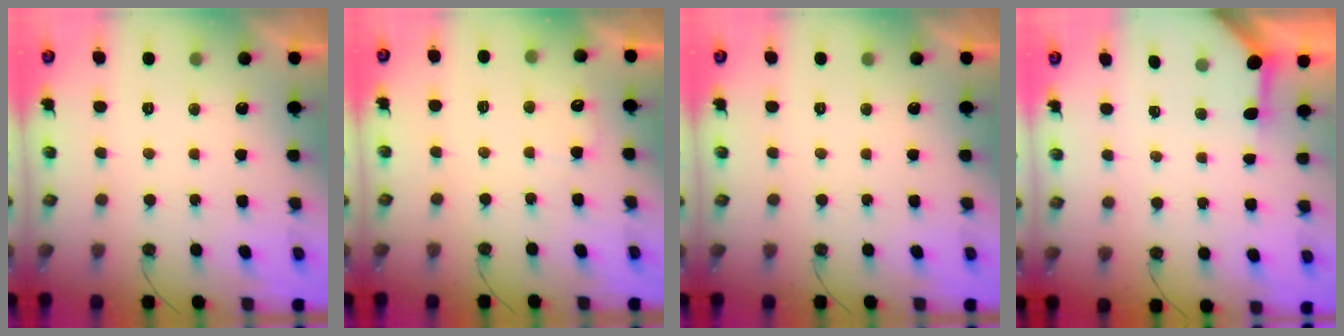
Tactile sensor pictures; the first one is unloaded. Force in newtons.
{"total": 4.6, "press": 4.5, "slide": 0.6}
{"total": 0.0}
{"total": 3.3, "press": 3.2, "slide": 0.5}